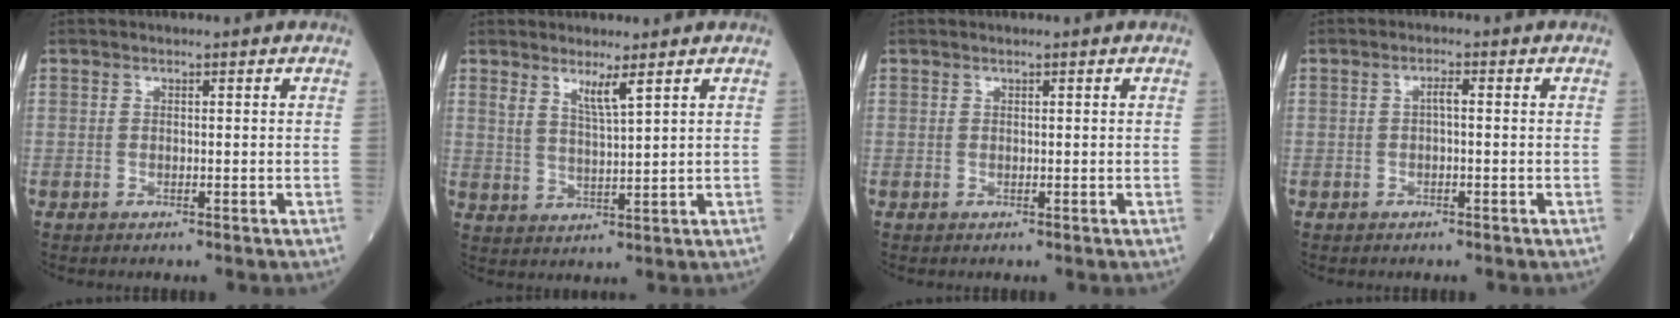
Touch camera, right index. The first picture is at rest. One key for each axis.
{"total": 3.7, "fx": 2.5, "fy": 0.0, "fz": 2.8, "tx": -0.055, "ty": -0.013, "tz": 0.050}
{"total": 0.0}
{"total": 1.5, "fx": 0.0, "fy": 0.5, "fz": 1.4, "tx": -0.028, "ty": 0.003, "tz": -0.001}